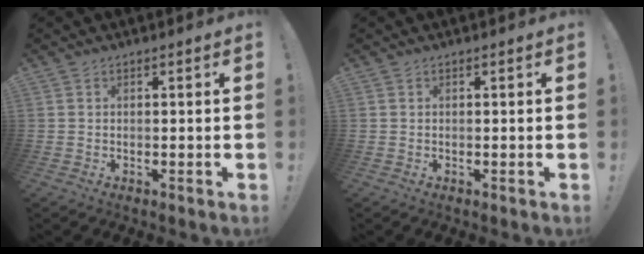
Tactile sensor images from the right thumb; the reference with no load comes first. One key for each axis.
{"total": 0.0}